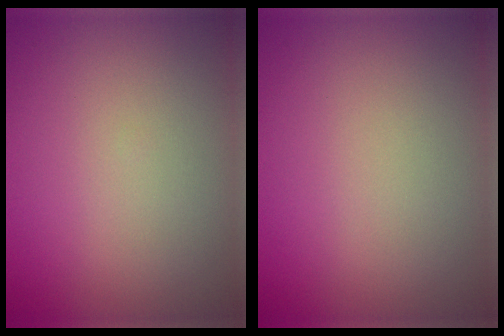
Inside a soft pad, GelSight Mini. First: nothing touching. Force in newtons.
{"total": 0.0}